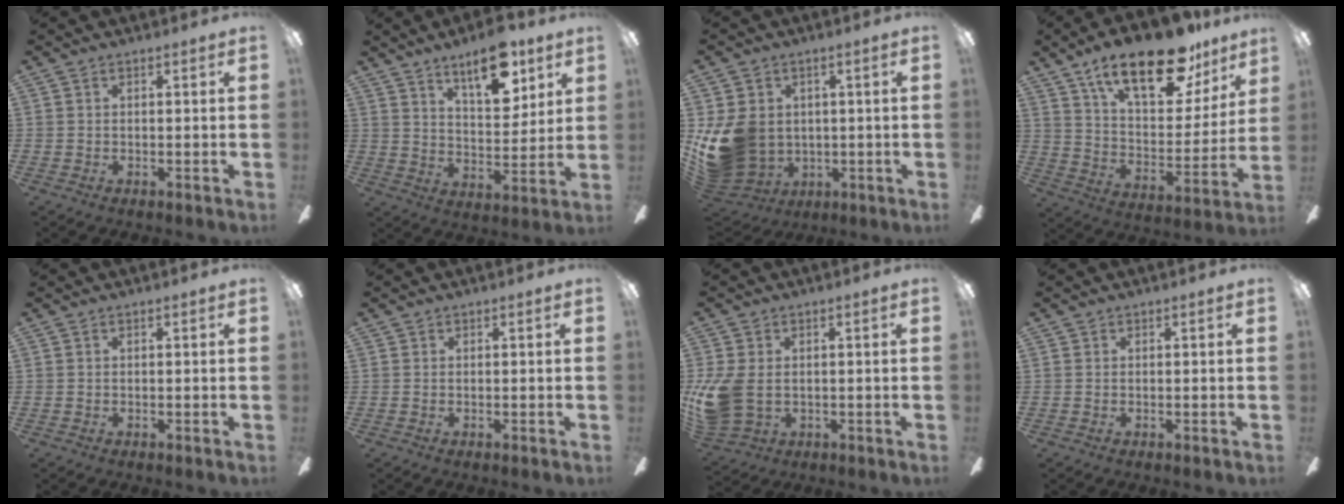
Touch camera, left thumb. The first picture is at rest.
{"total": 13.9, "force": [9.3, 5.6, 8.6], "torque": [-0.123, -0.042, 0.158]}
{"total": 14.8, "force": [-0.2, 12.4, 8.1], "torque": [-0.180, -0.005, 0.004]}
{"total": 23.0, "force": [15.8, 9.2, 14.0], "torque": [-0.222, -0.096, 0.270]}
{"total": 0.0}
{"total": 0.0}
{"total": 9.6, "force": [-0.2, 6.7, 6.9], "torque": [-0.161, 0.003, 0.002]}
{"total": 0.0}